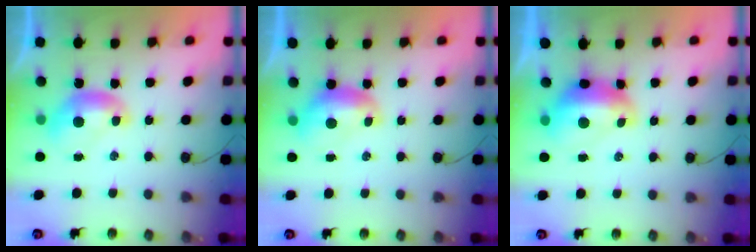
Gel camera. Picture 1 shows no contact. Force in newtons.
{"total": 0.7, "press": 0.7, "slide": 0.1}
{"total": 2.8, "press": 2.7, "slide": 0.7}